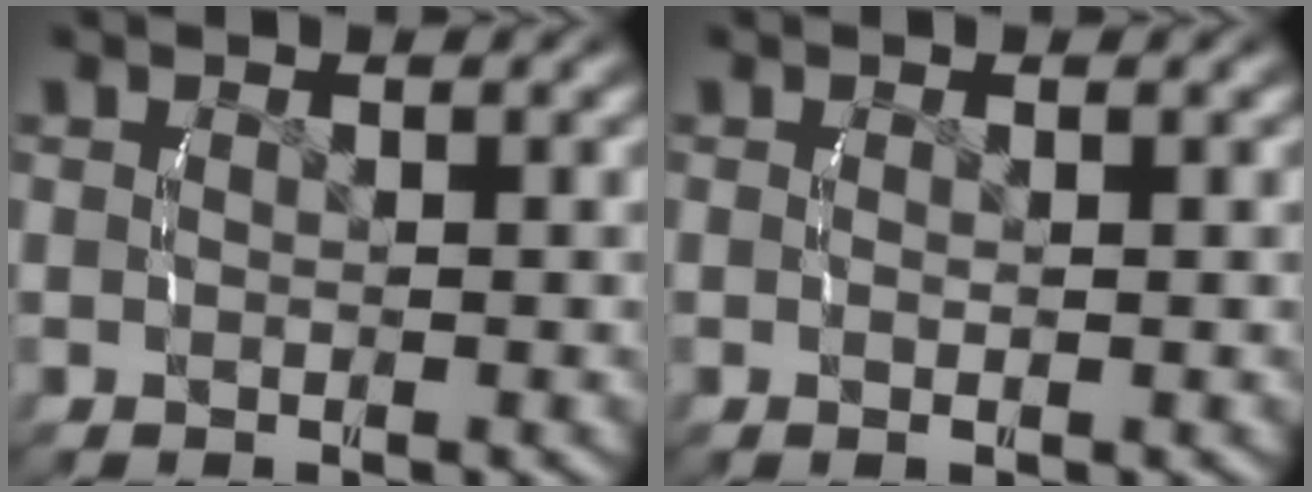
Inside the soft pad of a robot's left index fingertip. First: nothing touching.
{"total": 0.7, "force": [-0.2, -0.3, 0.6], "torque": [-0.016, -0.008, 0.001]}